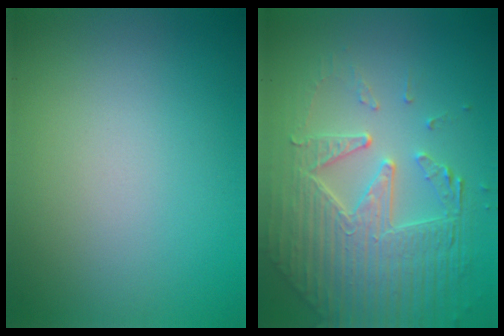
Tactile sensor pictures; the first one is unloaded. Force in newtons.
{"total": 7.1, "press": 5.2, "slide": 4.8}